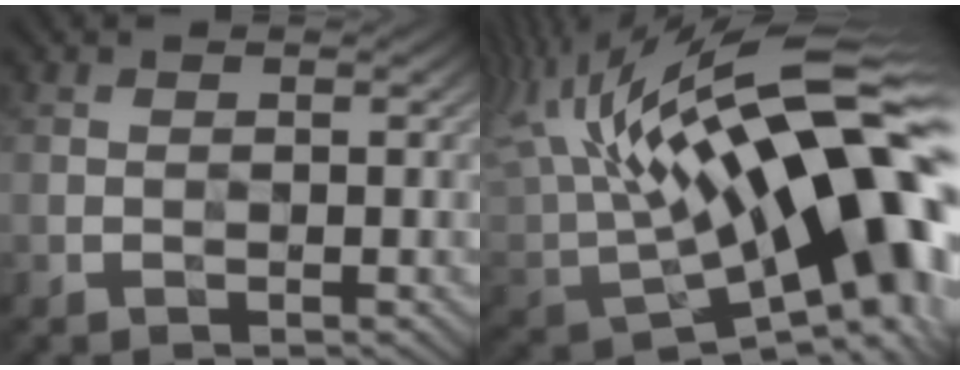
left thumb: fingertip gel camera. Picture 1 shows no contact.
{"total": 20.4, "force": [4.0, 7.6, 18.5], "torque": [-0.349, 0.014, 0.068]}